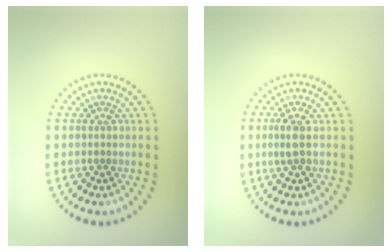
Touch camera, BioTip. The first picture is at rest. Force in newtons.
{"total": 1.3, "press": 1.1, "slide": 0.6}